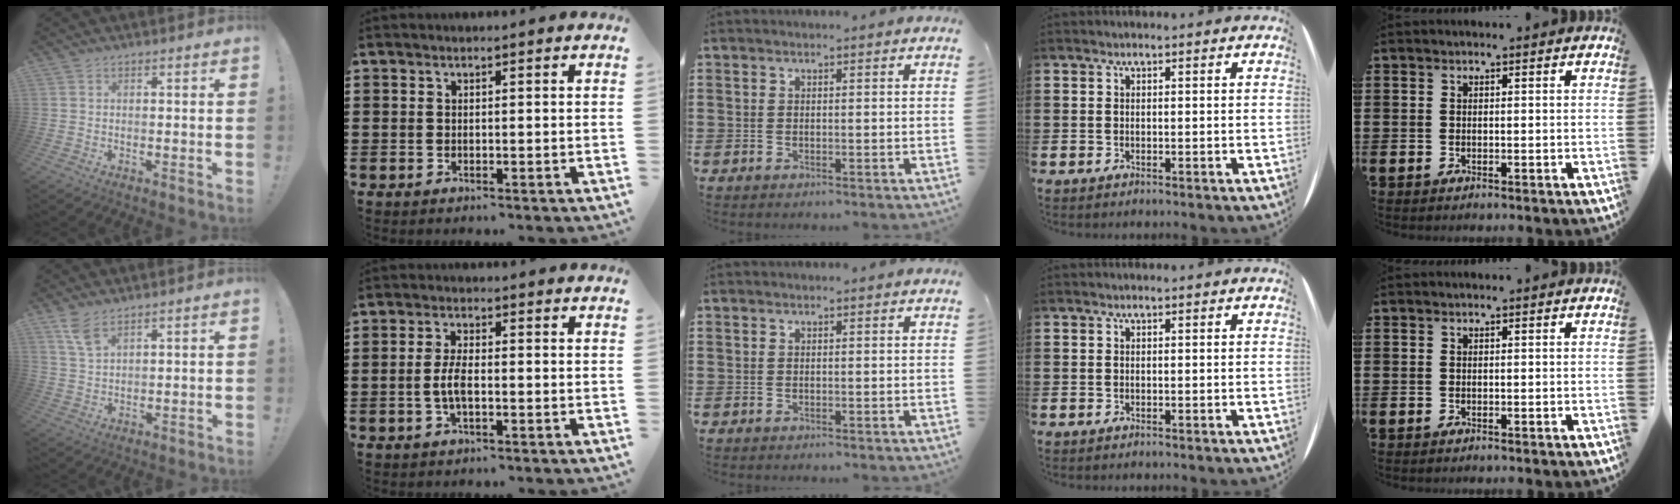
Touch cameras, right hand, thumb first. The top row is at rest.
{"thumb": {"total": 5.7, "force": [4.0, 1.8, 3.6], "torque": [-0.063, -0.021, 0.074]}, "index": {"total": 4.2, "force": [-0.8, 1.6, 3.8], "torque": [-0.084, 0.000, -0.019]}}